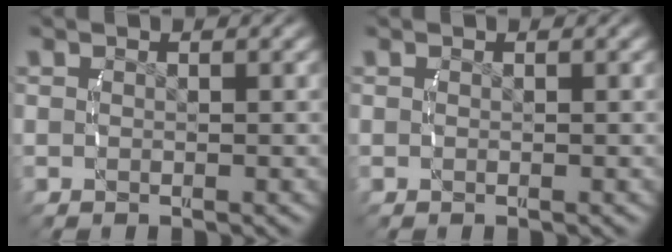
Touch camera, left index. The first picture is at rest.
{"total": 0.0}